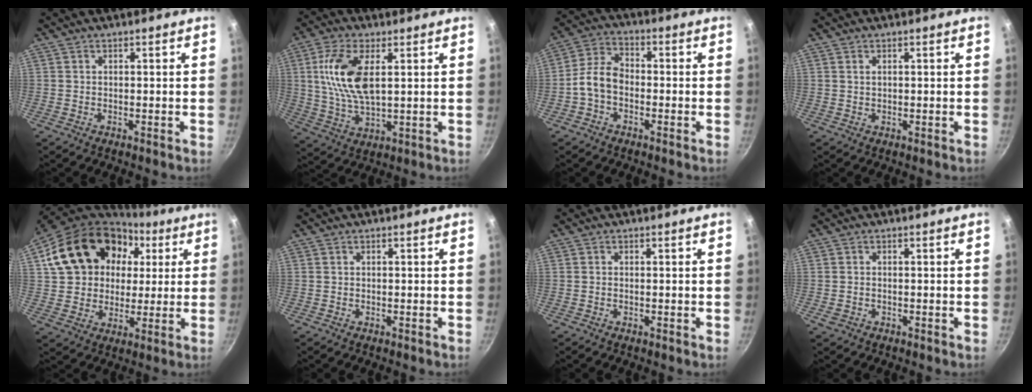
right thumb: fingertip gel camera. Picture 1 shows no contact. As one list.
[{"total": 12.2, "force": [2.9, 5.6, 10.4], "torque": [-0.203, -0.007, 0.058]}, {"total": 7.5, "force": [-2.1, 5.0, 5.2], "torque": [-0.096, 0.035, -0.057]}, {"total": 1.0, "force": [0.4, 0.6, 0.6], "torque": [-0.009, 0.002, 0.007]}, {"total": 22.9, "force": [6.9, 17.6, 12.8], "torque": [-0.217, 0.026, 0.120]}, {"total": 0.0}, {"total": 0.0}, {"total": 1.1, "force": [-0.4, 0.9, 0.6], "torque": [-0.010, 0.001, -0.007]}]